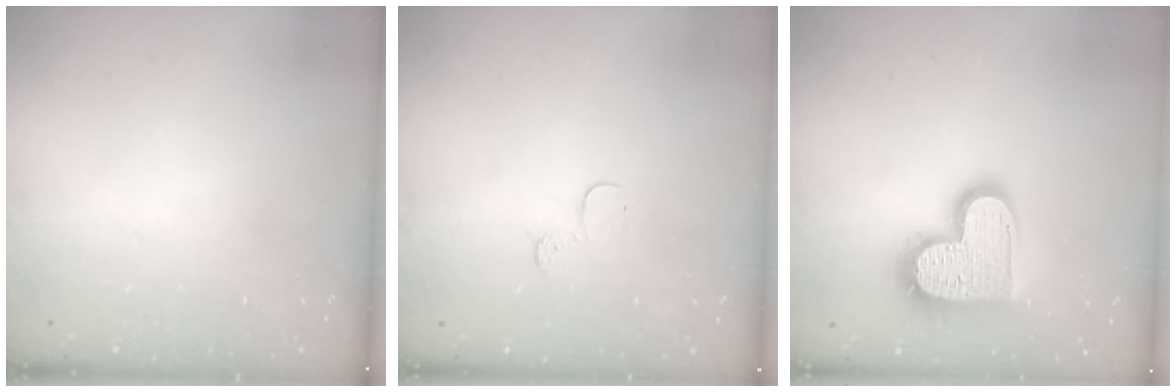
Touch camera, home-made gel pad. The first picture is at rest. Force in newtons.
{"total": 3.2, "press": 3.2, "slide": 0.3}
{"total": 17.1, "press": 17.1, "slide": 1.1}